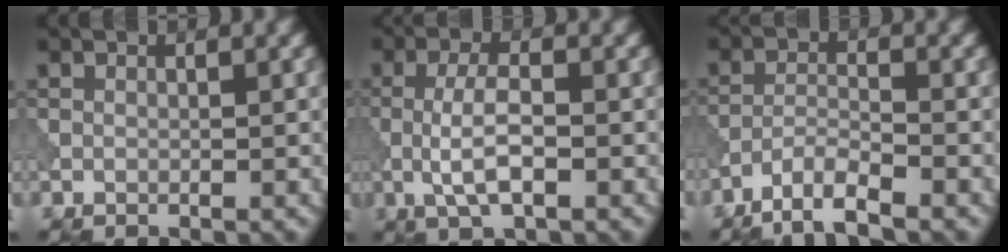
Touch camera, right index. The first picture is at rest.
{"total": 3.9, "force": [-0.8, 1.2, 3.7], "torque": [-0.076, 0.001, -0.021]}
{"total": 3.7, "force": [-2.9, 0.5, 2.2], "torque": [-0.041, 0.001, -0.064]}